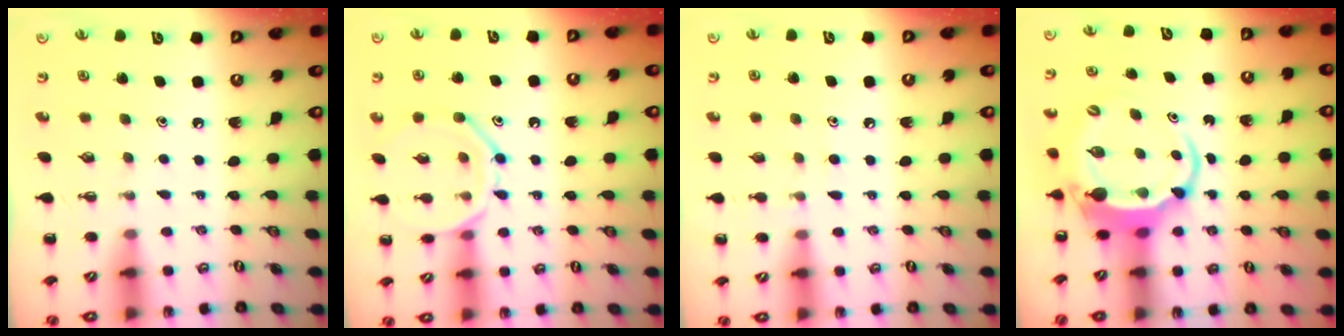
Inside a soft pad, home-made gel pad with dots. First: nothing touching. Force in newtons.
{"total": 10.9, "press": 10.9, "slide": 0.1}
{"total": 5.3, "press": 5.0, "slide": 1.9}
{"total": 6.2, "press": 6.1, "slide": 1.1}